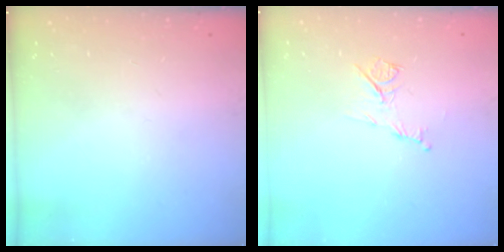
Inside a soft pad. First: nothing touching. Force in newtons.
{"total": 7.2, "press": 7.1, "slide": 0.8}